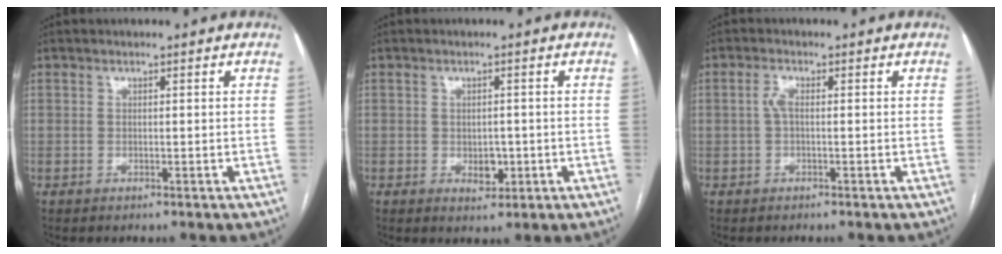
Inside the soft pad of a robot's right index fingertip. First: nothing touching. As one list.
[{"total": 2.9, "force": [-0.9, 1.9, 2.0], "torque": [-0.026, 0.002, -0.004]}, {"total": 1.8, "force": [-0.2, 0.7, 1.7], "torque": [-0.036, 0.005, -0.005]}]